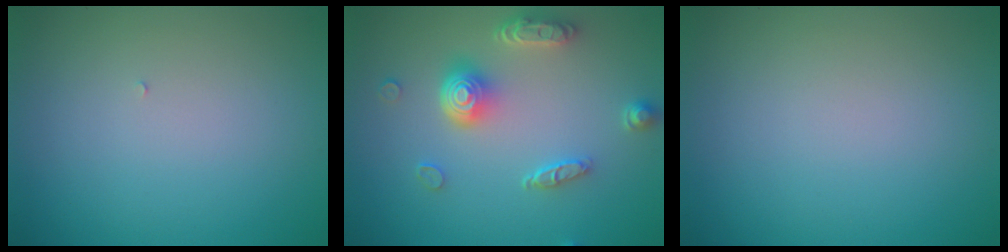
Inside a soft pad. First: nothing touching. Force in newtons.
{"total": 4.6, "press": 3.6, "slide": 2.9}
{"total": 0.0}